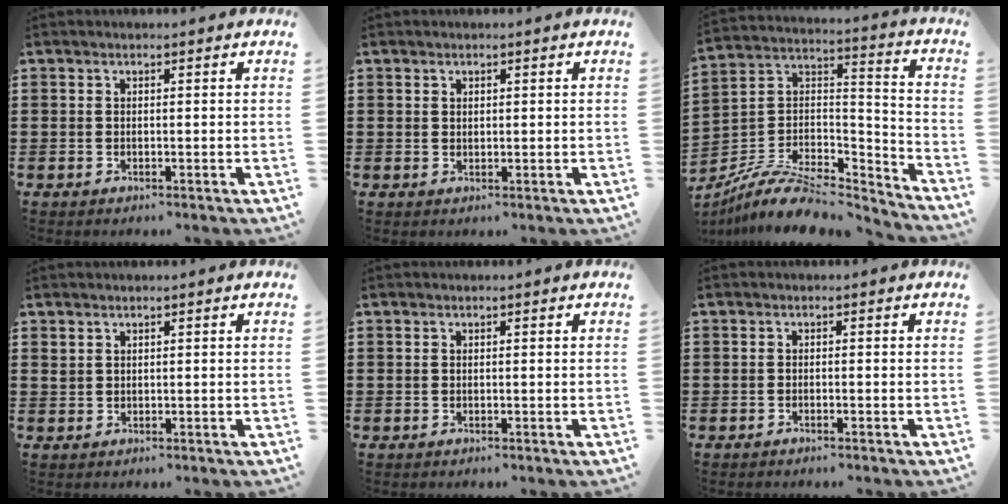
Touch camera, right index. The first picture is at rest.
{"total": 0.8, "force": [0.5, 0.5, 0.1], "torque": [-0.003, 0.003, 0.010]}
{"total": 9.3, "force": [-7.1, 4.0, 4.4], "torque": [-0.082, 0.019, -0.134]}
{"total": 1.0, "force": [0.7, 0.6, 0.2], "torque": [-0.006, 0.003, 0.014]}
{"total": 0.0}
{"total": 0.8, "force": [-0.7, -0.2, 0.2], "torque": [-0.005, -0.004, -0.014]}